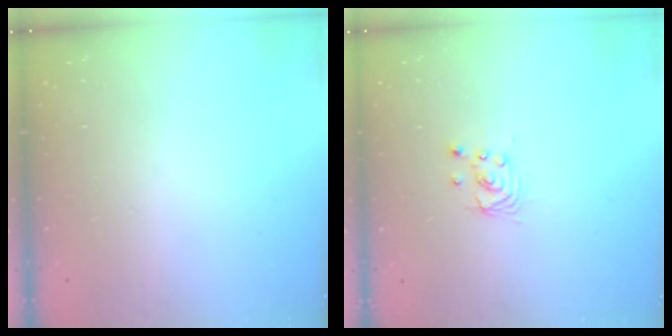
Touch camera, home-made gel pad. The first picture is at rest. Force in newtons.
{"total": 2.5, "press": 2.5, "slide": 0.1}